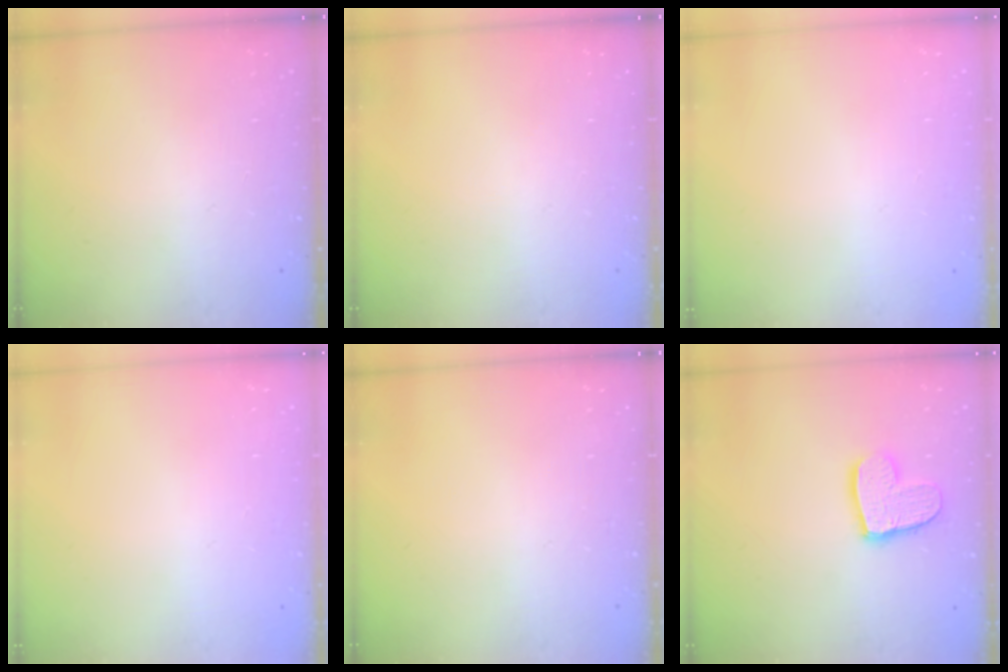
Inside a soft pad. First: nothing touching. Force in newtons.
{"total": 0.0}
{"total": 0.0}
{"total": 0.0}
{"total": 0.0}
{"total": 12.2, "press": 12.2, "slide": 1.0}